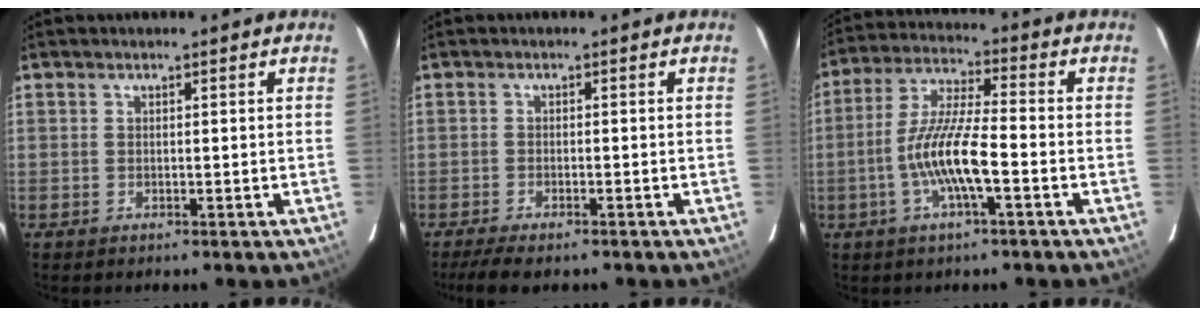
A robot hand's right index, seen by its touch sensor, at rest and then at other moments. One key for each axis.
{"total": 6.0, "fx": -4.8, "fy": 1.4, "fz": 3.3, "tx": -0.082, "ty": -0.022, "tz": -0.082}
{"total": 10.9, "fx": -3.6, "fy": 1.5, "fz": 10.2, "tx": -0.212, "ty": 0.001, "tz": -0.069}